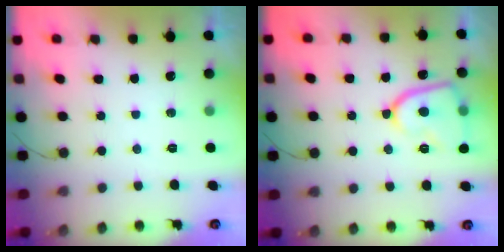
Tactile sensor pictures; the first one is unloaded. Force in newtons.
{"total": 13.2, "press": 13.2, "slide": 1.4}